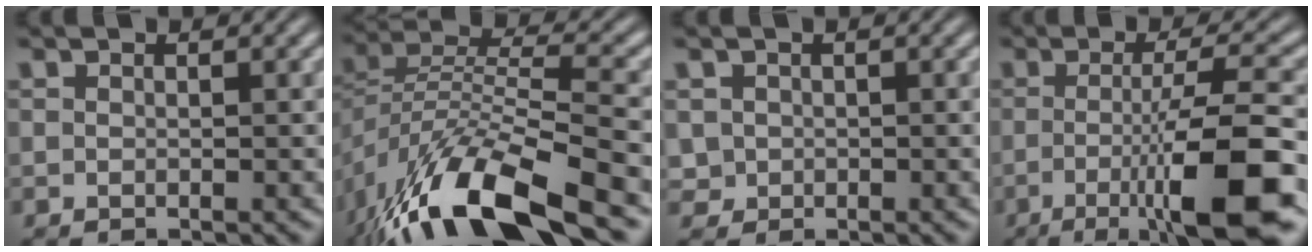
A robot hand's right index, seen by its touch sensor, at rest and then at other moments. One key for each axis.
{"total": 10.5, "fx": -4.3, "fy": 4.6, "fz": 8.3, "tx": -0.169, "ty": -0.039, "tz": -0.051}
{"total": 2.4, "fx": -0.1, "fy": 2.3, "fz": 0.8, "tx": -0.027, "ty": -0.018, "tz": 0.007}
{"total": 9.7, "fx": -3.7, "fy": 1.4, "fz": 8.9, "tx": -0.123, "ty": -0.016, "tz": -0.047}